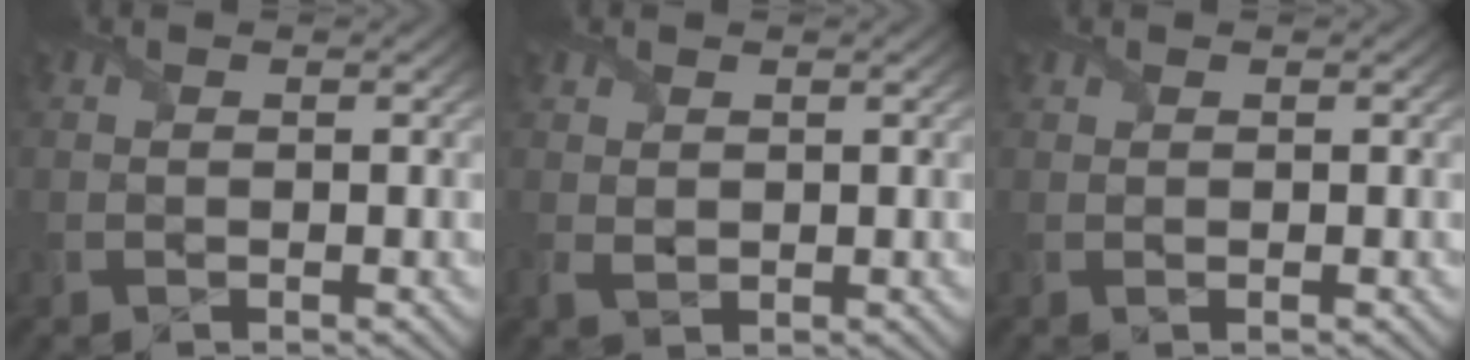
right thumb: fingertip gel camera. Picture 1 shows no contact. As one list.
[{"total": 1.6, "force": [0.7, 1.2, 0.8], "torque": [-0.026, 0.003, 0.012]}, {"total": 0.6, "force": [0.5, 0.1, 0.4], "torque": [-0.009, 0.004, 0.007]}]